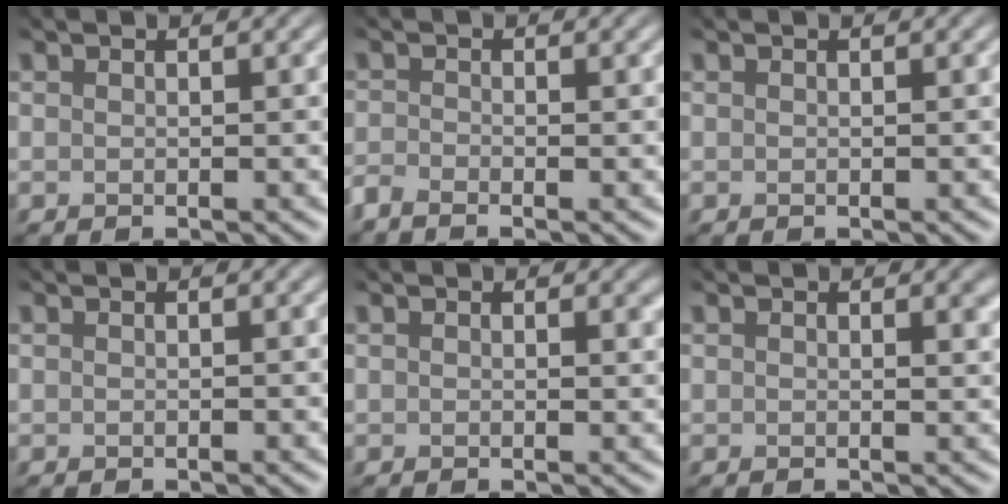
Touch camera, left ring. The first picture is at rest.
{"total": 1.6, "force": [-1.5, 0.2, 0.7], "torque": [-0.017, -0.002, -0.028]}
{"total": 0.0}
{"total": 0.0}
{"total": 1.5, "force": [1.2, 0.6, 0.7], "torque": [-0.006, 0.003, 0.022]}
{"total": 2.6, "force": [1.7, 1.1, 1.5], "torque": [-0.009, 0.009, 0.026]}